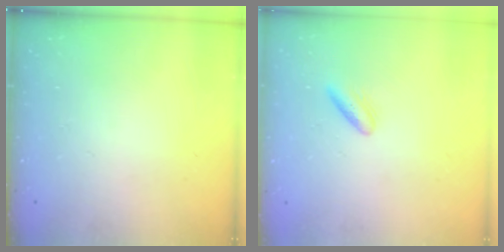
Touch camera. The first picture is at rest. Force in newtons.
{"total": 3.1, "press": 2.8, "slide": 1.4}